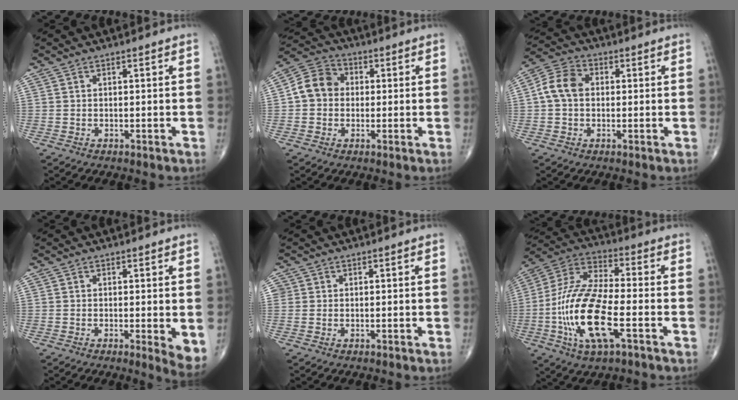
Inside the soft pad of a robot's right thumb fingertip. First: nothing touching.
{"total": 8.1, "force": [0.2, 6.9, 4.1], "torque": [-0.059, 0.023, -0.010]}
{"total": 7.2, "force": [0.4, 5.4, 4.7], "torque": [-0.086, 0.021, -0.002]}
{"total": 4.2, "force": [-0.4, 0.9, 4.1], "torque": [-0.061, -0.014, -0.009]}
{"total": 1.3, "force": [0.2, 1.3, 0.2], "torque": [0.009, 0.003, 0.001]}
{"total": 18.8, "force": [-5.3, 6.6, 16.8], "torque": [-0.355, 0.020, -0.098]}